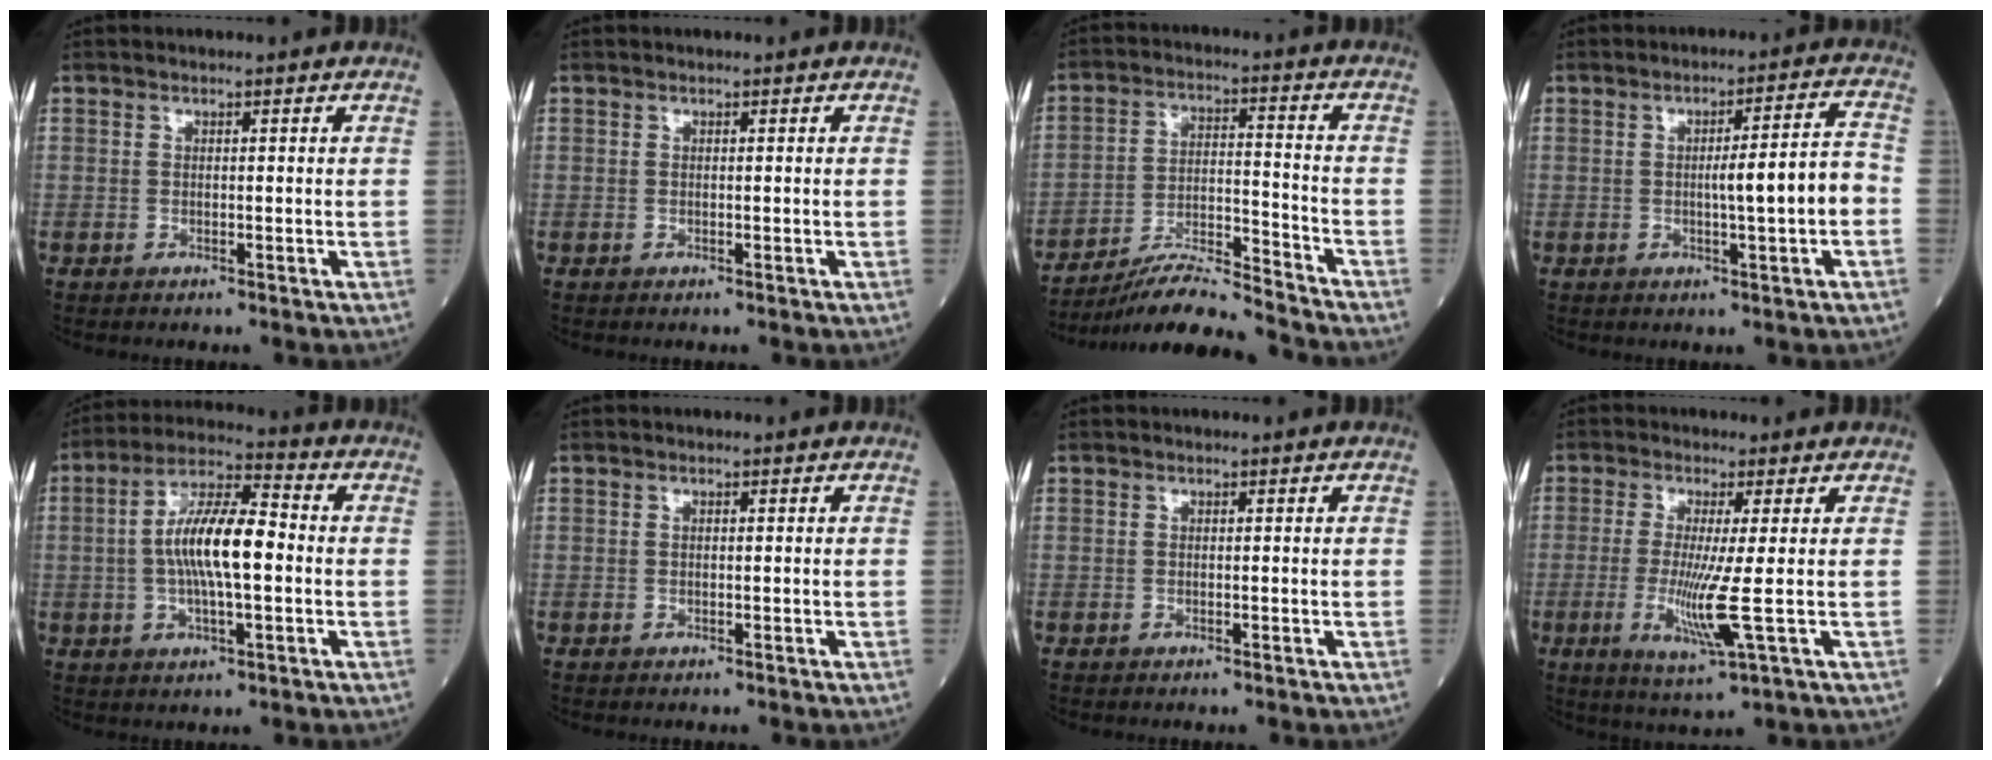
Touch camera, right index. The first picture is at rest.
{"total": 0.0}
{"total": 11.1, "force": [-10.6, -1.2, 3.0], "torque": [-0.050, 0.004, -0.191]}
{"total": 7.1, "force": [-1.1, 0.0, 7.0], "torque": [-0.100, 0.010, -0.015]}
{"total": 11.6, "force": [-0.3, 3.0, 11.2], "torque": [-0.213, 0.018, -0.009]}
{"total": 0.0}
{"total": 0.0}
{"total": 7.8, "force": [-1.2, -0.7, 7.7], "torque": [-0.158, -0.032, -0.022]}